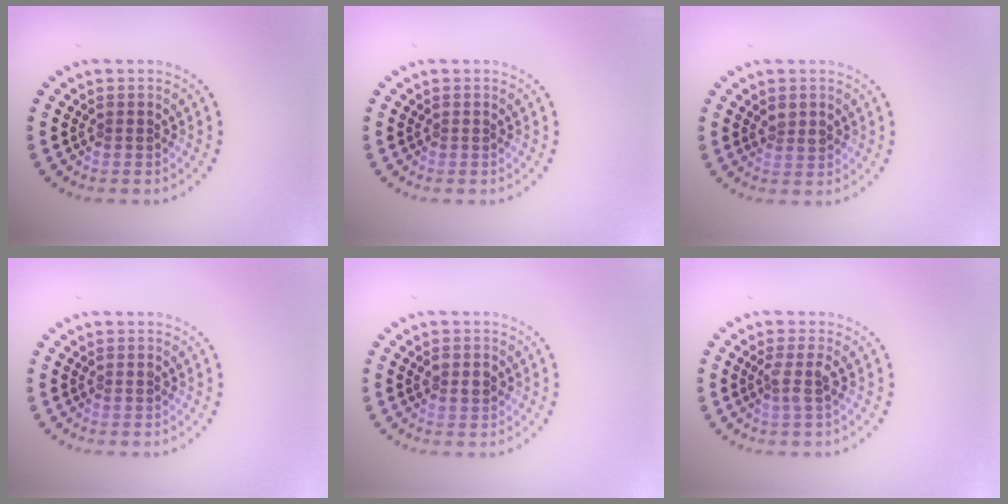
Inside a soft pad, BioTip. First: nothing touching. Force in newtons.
{"total": 0.0}
{"total": 1.3, "press": 1.3, "slide": 0.4}
{"total": 0.5, "press": 0.5, "slide": 0.0}
{"total": 1.6, "press": 1.5, "slide": 0.5}
{"total": 1.7, "press": 1.3, "slide": 1.1}